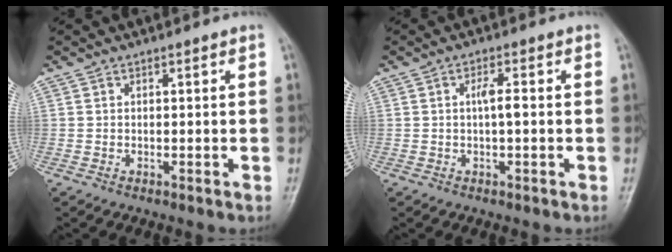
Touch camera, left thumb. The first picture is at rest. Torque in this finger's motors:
{"motor_torque": [-0.06, -0.11, 0.53, 0.11, 0.06]}